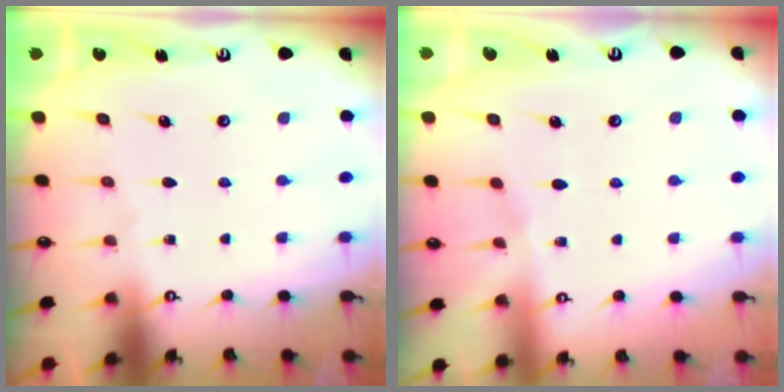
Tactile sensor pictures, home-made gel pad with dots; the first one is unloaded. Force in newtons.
{"total": 4.8, "press": 4.7, "slide": 0.7}